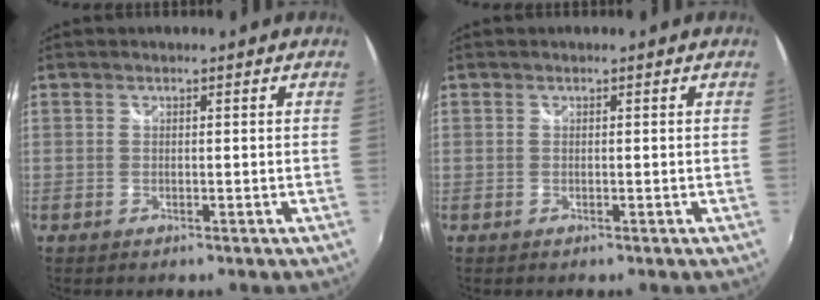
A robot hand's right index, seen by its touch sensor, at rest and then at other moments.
{"total": 0.0}